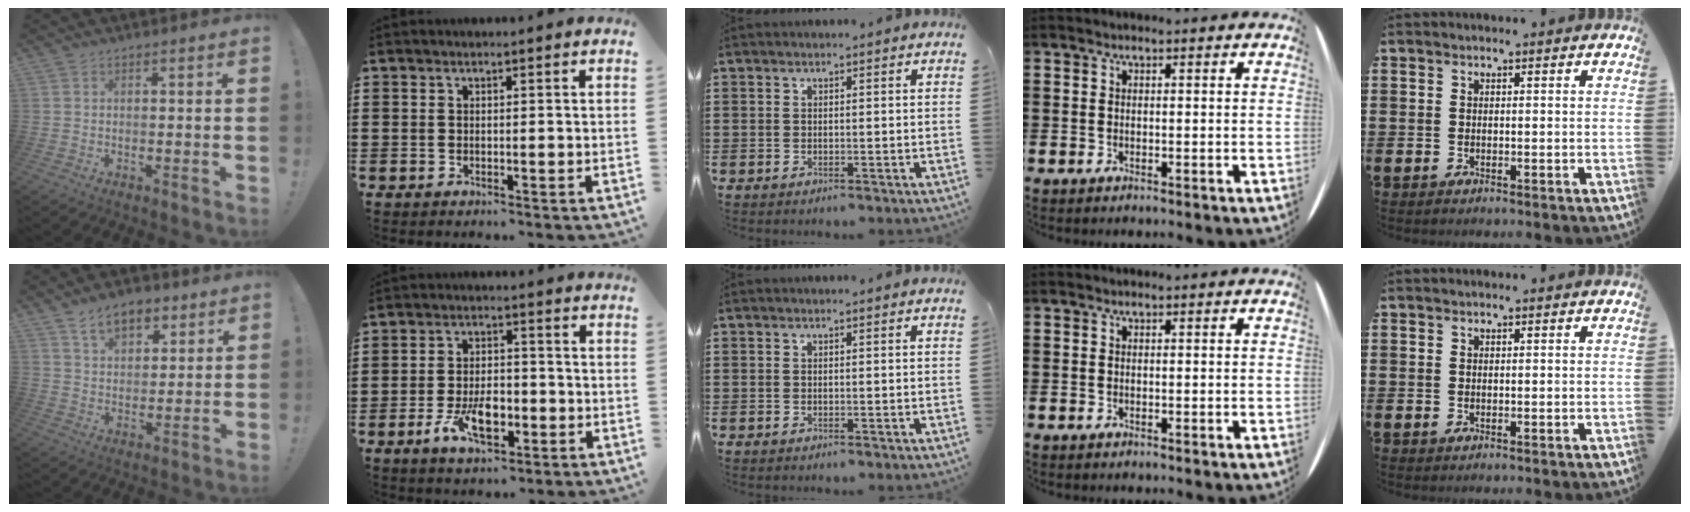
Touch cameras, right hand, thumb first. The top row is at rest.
{"thumb": {"total": 9.8, "force": [5.9, 6.0, 5.0], "torque": [-0.068, -0.022, 0.111]}, "index": {"total": 7.4, "force": [-3.0, 3.5, 5.8], "torque": [-0.119, 0.000, -0.053]}}